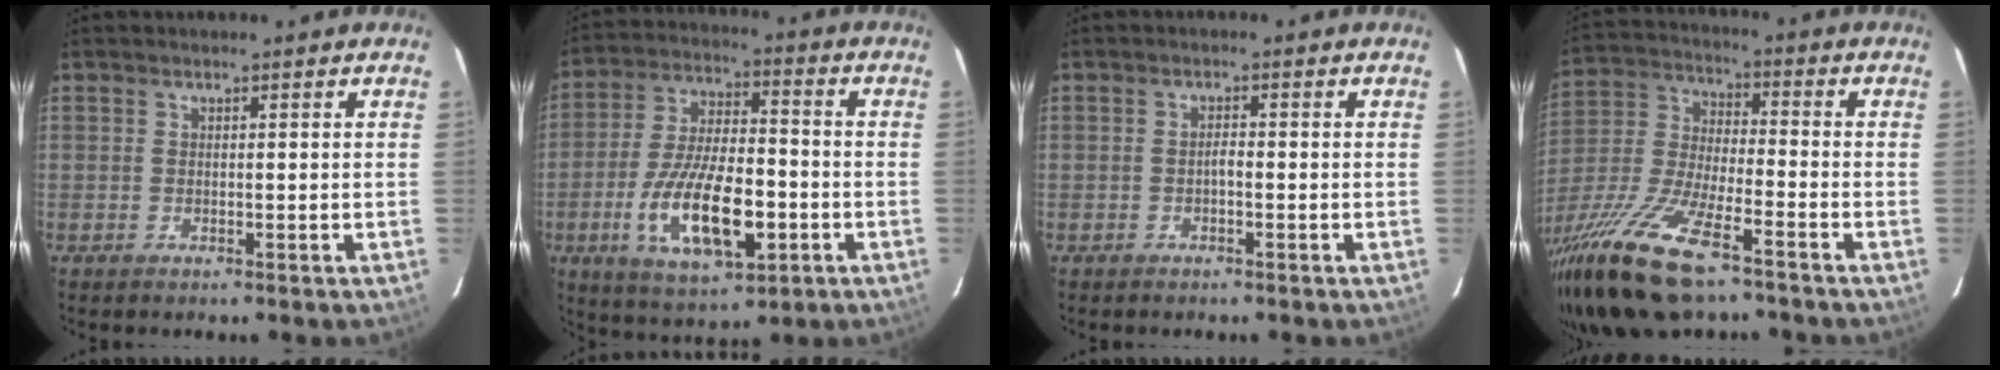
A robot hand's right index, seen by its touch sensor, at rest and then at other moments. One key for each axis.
{"total": 17.1, "fx": -5.4, "fy": 6.8, "fz": 14.7, "tx": -0.294, "ty": -0.009, "tz": -0.086}
{"total": 1.1, "fx": -0.6, "fy": 0.3, "fz": 0.8, "tx": -0.014, "ty": 0.006, "tz": -0.012}
{"total": 20.9, "fx": -14.3, "fy": 5.7, "fz": 14.1, "tx": -0.306, "ty": -0.049, "tz": -0.268}